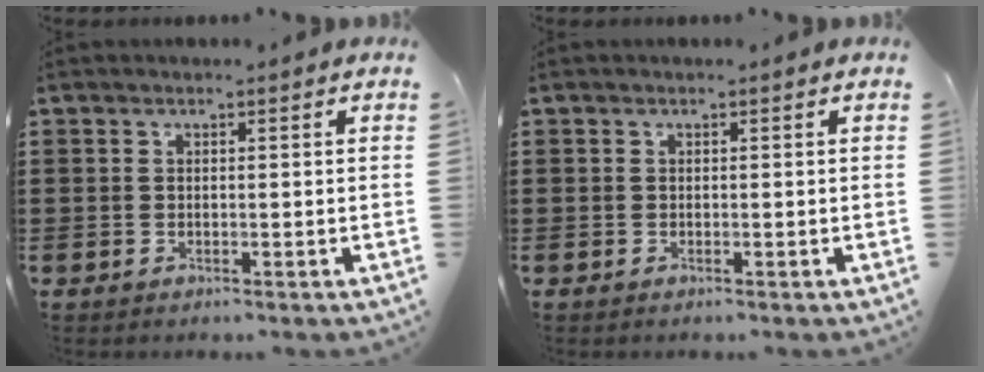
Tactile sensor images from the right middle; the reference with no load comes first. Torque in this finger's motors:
{"motor_torque": [-1.29, 0.85, -0.01, 0.01]}